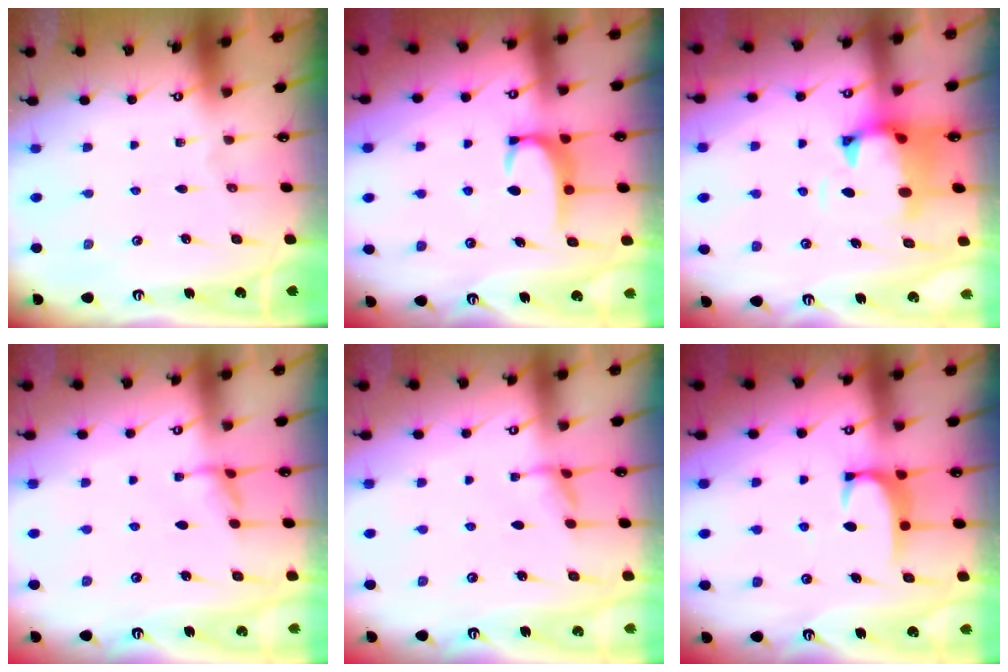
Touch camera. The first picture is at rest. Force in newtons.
{"total": 2.9, "press": 2.8, "slide": 0.5}
{"total": 1.5, "press": 1.1, "slide": 1.1}
{"total": 1.6, "press": 1.5, "slide": 0.6}
{"total": 1.6, "press": 1.5, "slide": 0.6}
{"total": 1.9, "press": 1.8, "slide": 0.5}